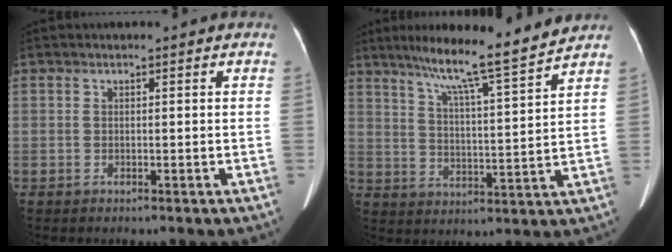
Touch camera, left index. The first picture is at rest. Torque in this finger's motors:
{"motor_torque": [-0.13, -1.98, 0.63, 0.15]}